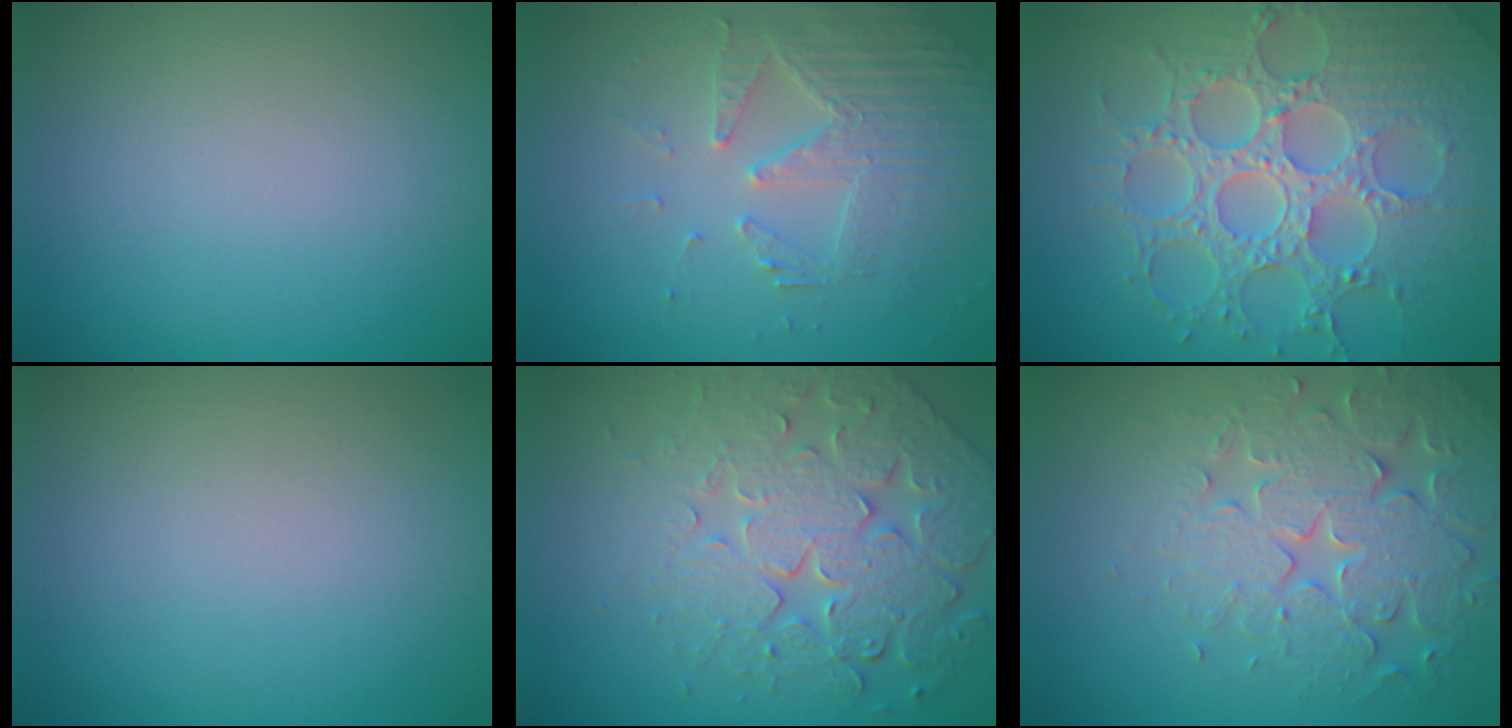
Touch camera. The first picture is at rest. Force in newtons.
{"total": 3.9, "press": 3.7, "slide": 1.4}
{"total": 8.7, "press": 6.6, "slide": 5.8}
{"total": 0.0}
{"total": 7.2, "press": 5.7, "slide": 4.4}
{"total": 5.3, "press": 5.2, "slide": 1.1}